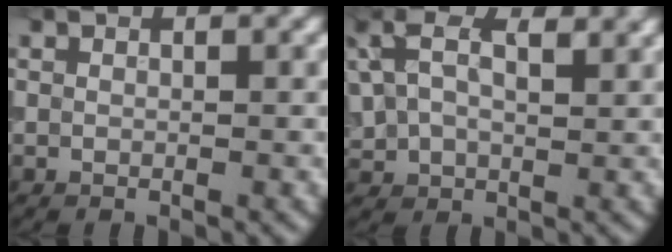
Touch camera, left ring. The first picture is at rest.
{"total": 9.1, "force": [4.5, 4.9, 6.2], "torque": [-0.165, 0.031, 0.074]}